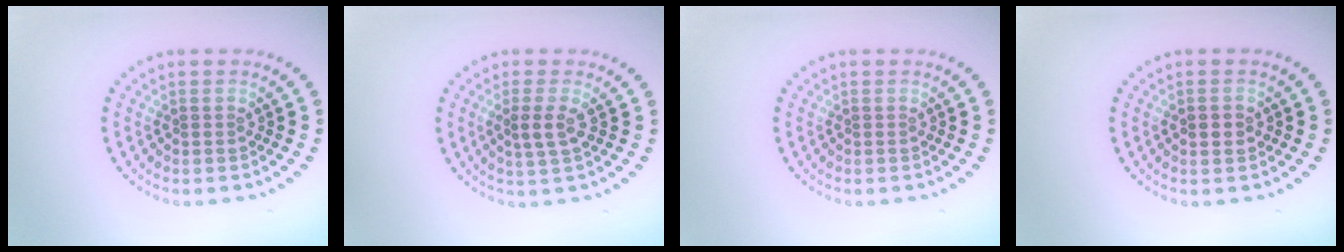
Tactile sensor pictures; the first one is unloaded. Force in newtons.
{"total": 2.0, "press": 1.8, "slide": 0.9}
{"total": 0.0}
{"total": 1.8, "press": 1.8, "slide": 0.1}